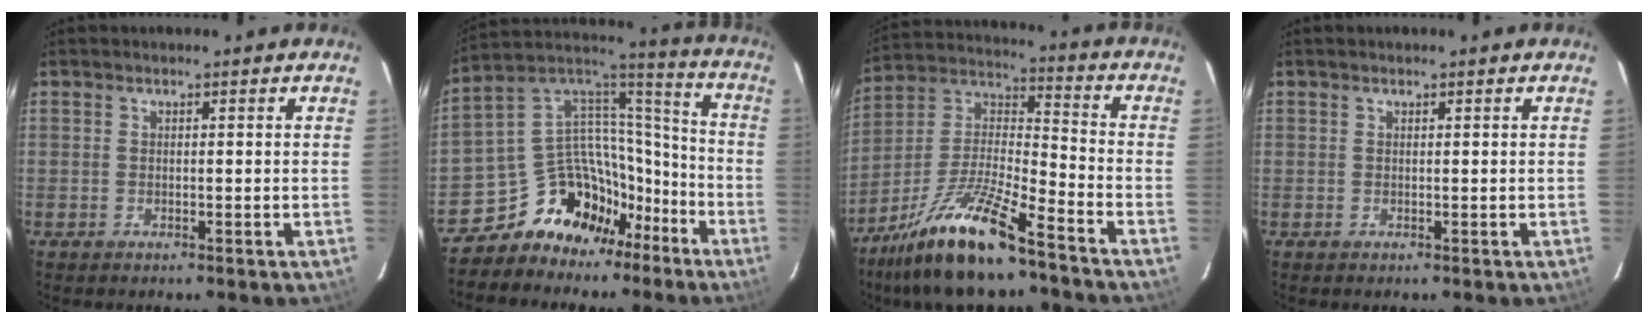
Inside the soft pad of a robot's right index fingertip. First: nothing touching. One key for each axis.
{"total": 15.9, "fx": -11.5, "fy": 9.9, "fz": 4.6, "tx": -0.090, "ty": 0.072, "tz": -0.185}
{"total": 16.5, "fx": -11.9, "fy": 2.8, "fz": 11.1, "tx": -0.230, "ty": 0.002, "tz": -0.225}
{"total": 0.0}